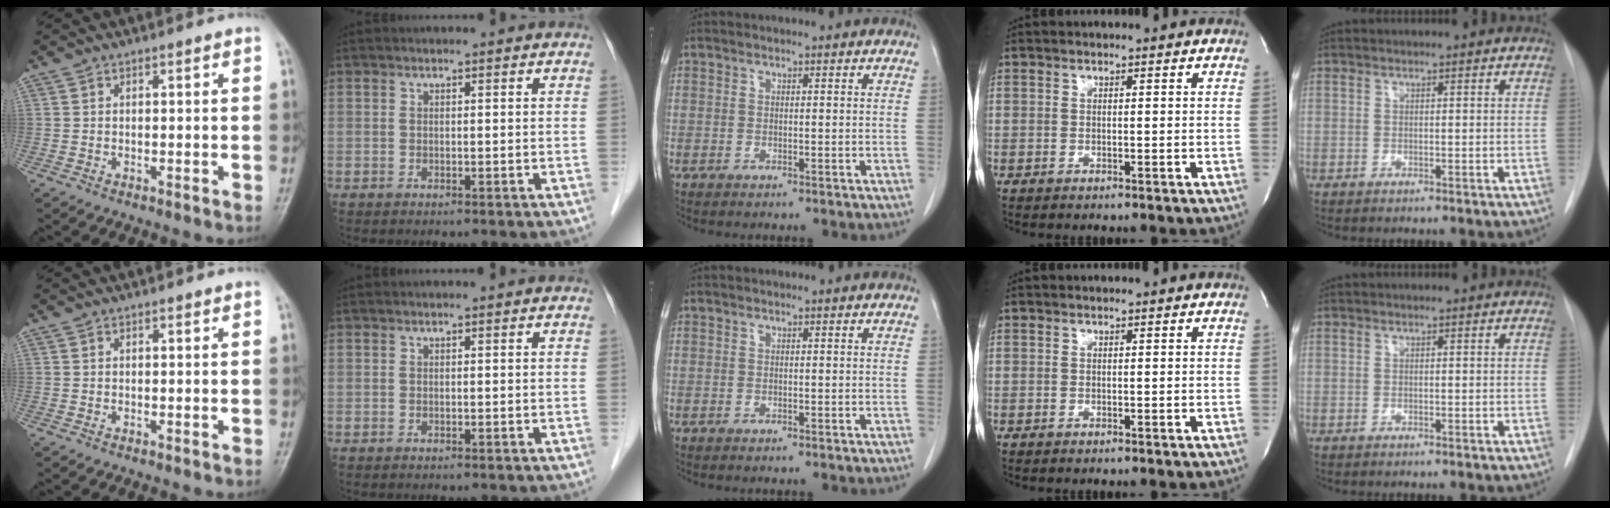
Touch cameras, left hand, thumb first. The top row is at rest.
{}